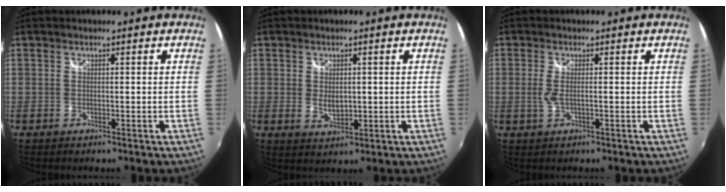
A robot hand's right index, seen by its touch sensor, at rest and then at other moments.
{"total": 3.5, "force": [0.1, 2.4, 2.6], "torque": [-0.042, -0.006, 0.007]}
{"total": 2.7, "force": [-0.3, 0.4, 2.6], "torque": [-0.053, -0.005, -0.005]}